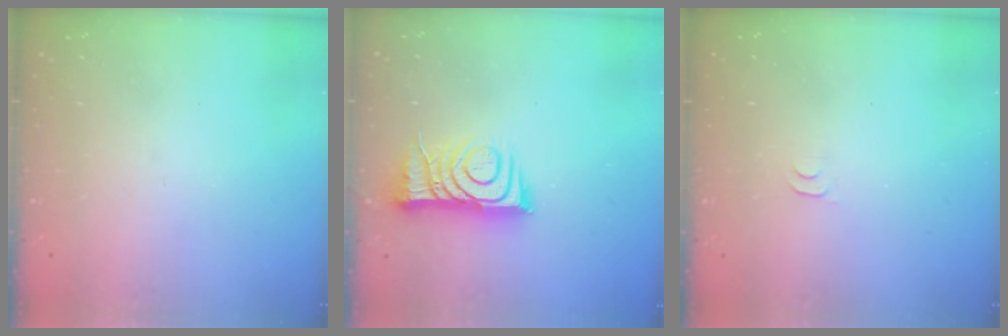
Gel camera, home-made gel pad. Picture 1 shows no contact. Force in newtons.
{"total": 9.9, "press": 9.8, "slide": 1.1}
{"total": 3.9, "press": 3.9, "slide": 0.3}